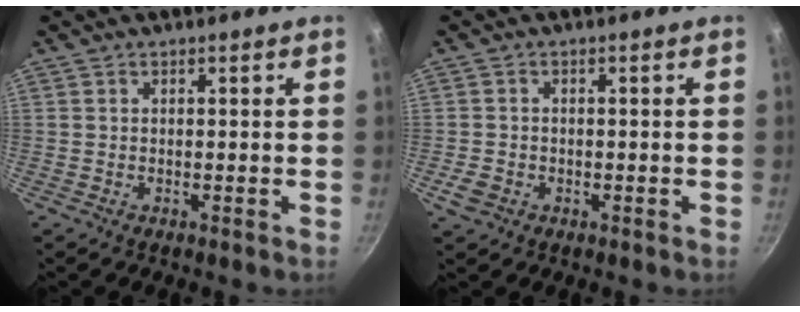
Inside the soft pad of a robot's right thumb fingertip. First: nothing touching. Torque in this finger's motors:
{"motor_torque": [0.42, 0.19, 0.28, 0.00, 0.00]}